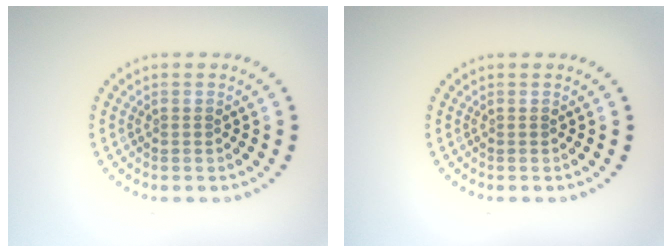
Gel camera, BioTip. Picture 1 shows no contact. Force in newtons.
{"total": 0.0}